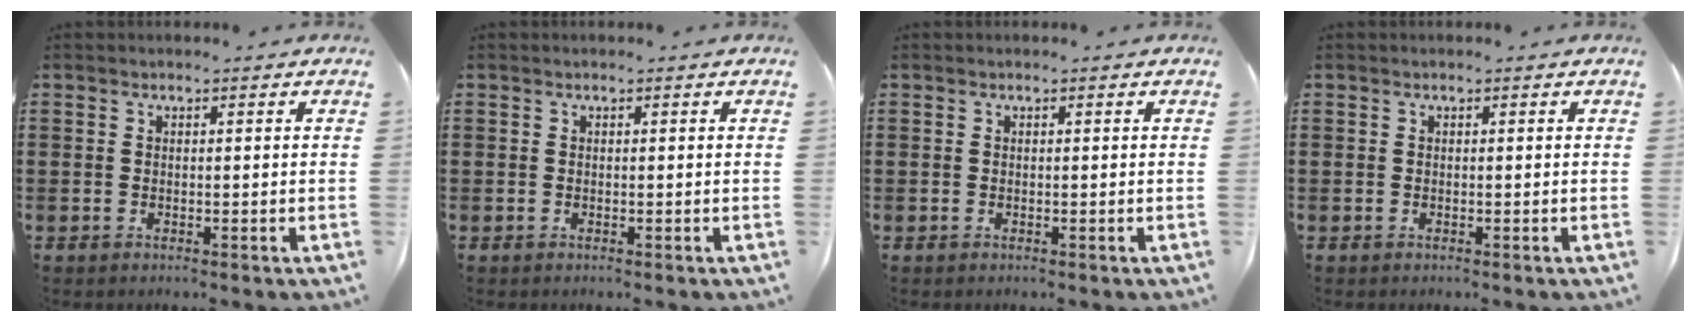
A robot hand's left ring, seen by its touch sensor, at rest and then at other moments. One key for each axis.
{"total": 0.0}
{"total": 0.0}
{"total": 0.0}